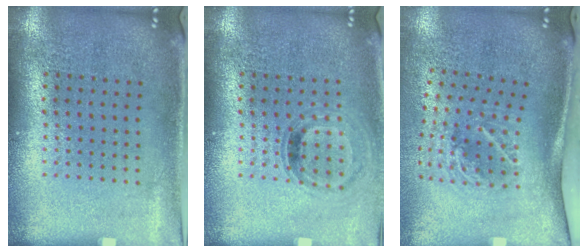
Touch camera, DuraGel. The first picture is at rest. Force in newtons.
{"total": 0.9, "press": 0.9, "slide": 0.3}
{"total": 2.0, "press": 1.3, "slide": 1.5}